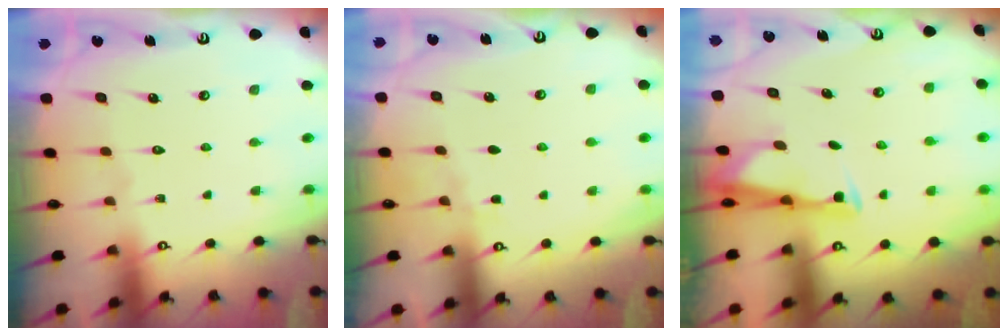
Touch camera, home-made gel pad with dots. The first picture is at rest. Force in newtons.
{"total": 3.0, "press": 2.9, "slide": 0.4}
{"total": 2.8, "press": 2.8, "slide": 0.6}